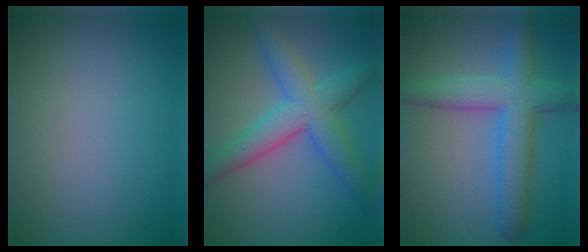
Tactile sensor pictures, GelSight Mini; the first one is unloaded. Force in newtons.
{"total": 6.1, "press": 6.1, "slide": 0.1}
{"total": 6.2, "press": 6.2, "slide": 0.2}